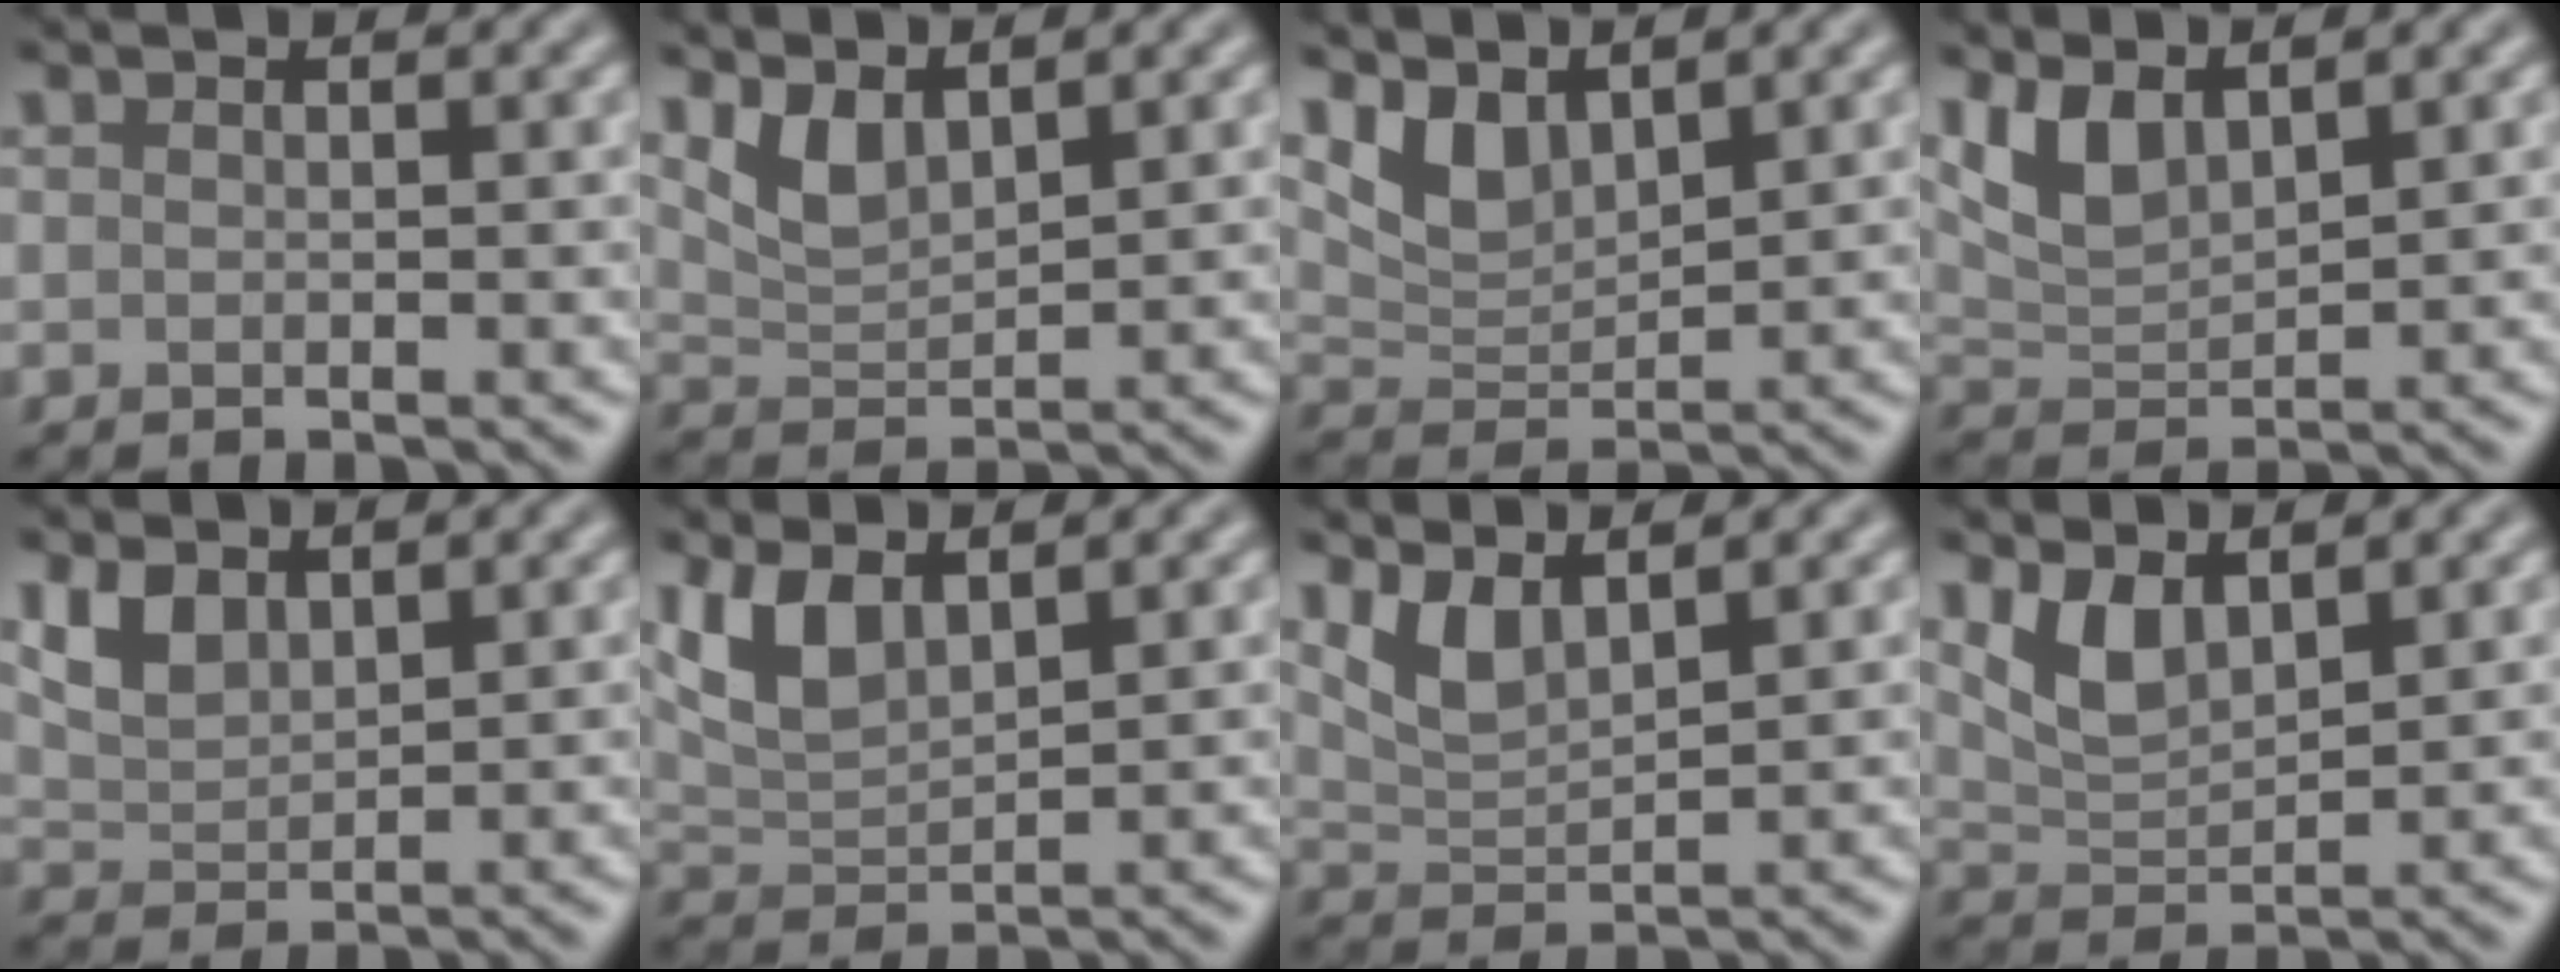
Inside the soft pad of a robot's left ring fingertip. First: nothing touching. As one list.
[{"total": 3.0, "force": [2.0, 1.1, 1.9], "torque": [-0.042, -0.011, 0.048]}, {"total": 3.6, "force": [2.6, 1.5, 2.0], "torque": [-0.046, -0.012, 0.054]}, {"total": 3.8, "force": [2.5, 1.6, 2.4], "torque": [-0.055, -0.006, 0.052]}, {"total": 3.0, "force": [1.9, 1.6, 1.7], "torque": [-0.040, -0.003, 0.043]}, {"total": 4.3, "force": [2.5, 1.8, 2.9], "torque": [-0.067, -0.003, 0.051]}, {"total": 3.0, "force": [2.1, 0.9, 2.0], "torque": [-0.046, -0.010, 0.048]}, {"total": 3.3, "force": [2.0, 1.4, 2.3], "torque": [-0.050, -0.009, 0.046]}]